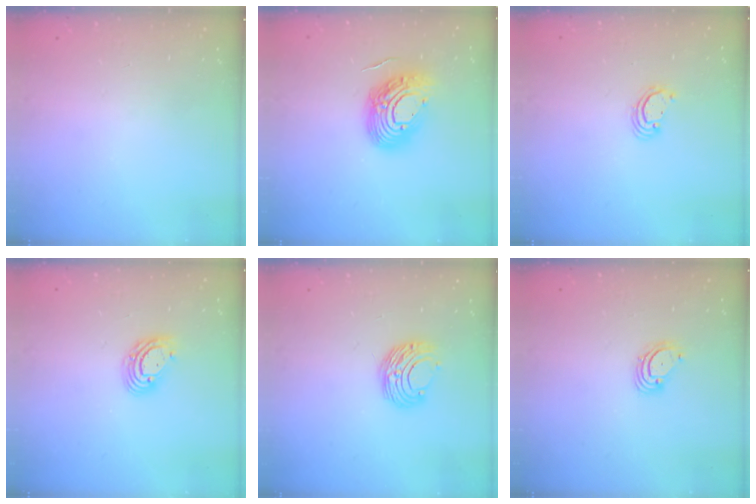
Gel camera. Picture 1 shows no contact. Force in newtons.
{"total": 14.5, "press": 14.5, "slide": 1.5}
{"total": 2.2, "press": 2.2, "slide": 0.1}
{"total": 8.0, "press": 7.8, "slide": 1.5}
{"total": 9.0, "press": 9.0, "slide": 0.4}
{"total": 3.6, "press": 3.6, "slide": 0.3}